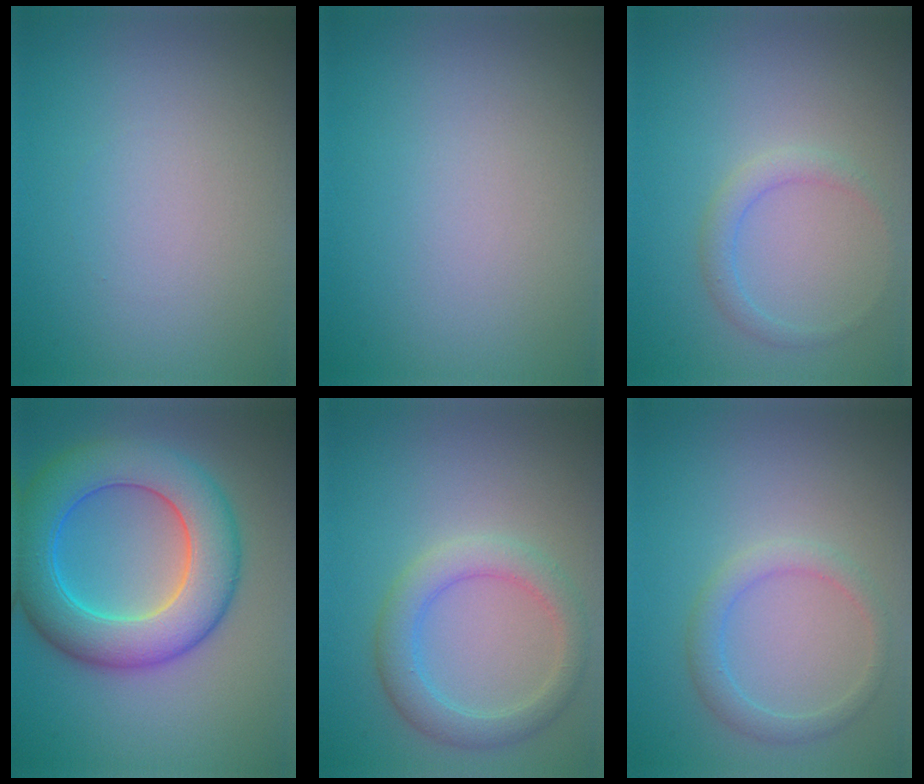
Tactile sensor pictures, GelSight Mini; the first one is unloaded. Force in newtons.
{"total": 0.0}
{"total": 1.5, "press": 1.5, "slide": 0.0}
{"total": 9.0, "press": 9.0, "slide": 0.2}
{"total": 3.7, "press": 3.7, "slide": 0.1}
{"total": 2.2, "press": 2.2, "slide": 0.1}